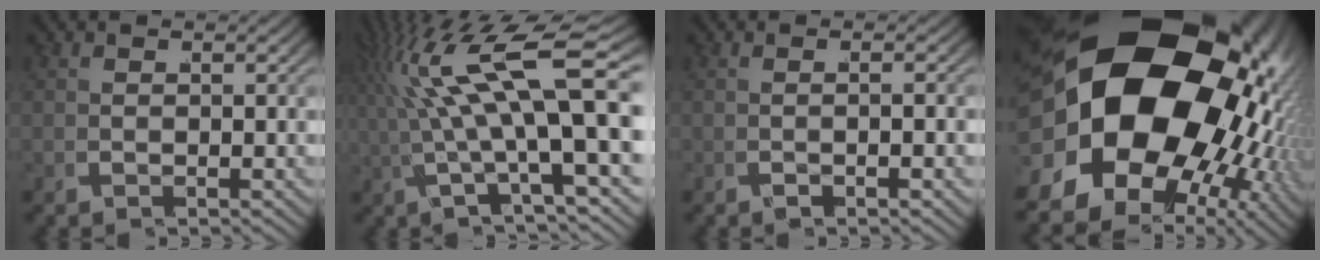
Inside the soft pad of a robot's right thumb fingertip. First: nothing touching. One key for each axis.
{"total": 10.1, "fx": 1.7, "fy": 3.7, "fz": 9.3, "tx": -0.162, "ty": 0.005, "tz": 0.030}
{"total": 1.3, "fx": -0.6, "fy": 0.4, "fz": 1.1, "tx": -0.027, "ty": 0.005, "tz": -0.007}
{"total": 30.9, "fx": 1.5, "fy": 21.5, "fz": 22.2, "tx": -0.389, "ty": -0.039, "tz": 0.028}